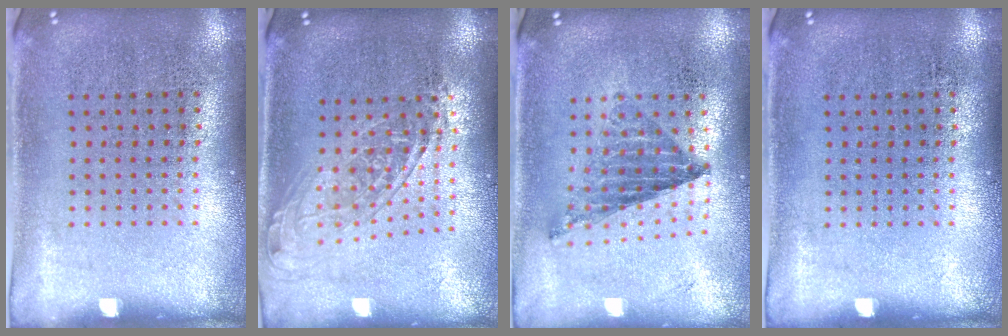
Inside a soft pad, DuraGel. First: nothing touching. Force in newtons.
{"total": 1.5, "press": 1.2, "slide": 0.9}
{"total": 0.8, "press": 0.8, "slide": 0.1}
{"total": 0.0}